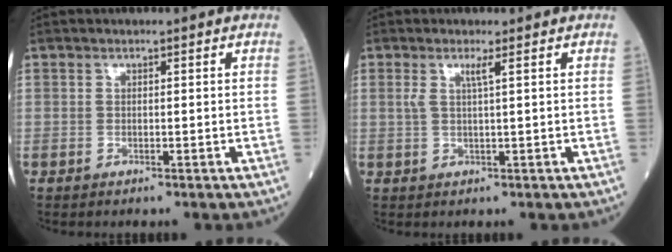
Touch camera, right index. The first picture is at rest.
{"total": 2.0, "force": [0.7, -0.3, 1.8], "torque": [-0.042, 0.002, 0.015]}